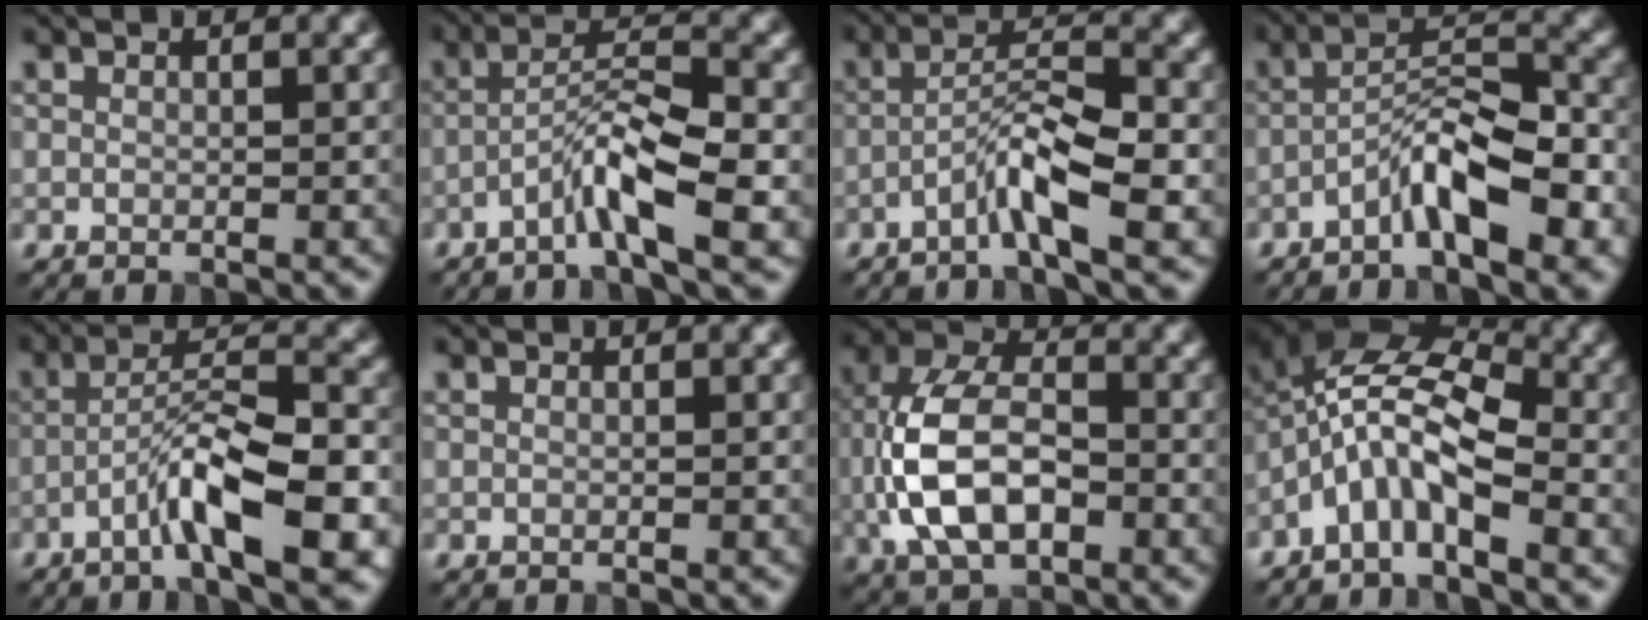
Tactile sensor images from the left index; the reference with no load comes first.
{"total": 5.5, "force": [-2.8, 0.8, 4.7], "torque": [-0.084, 0.016, -0.059]}
{"total": 4.9, "force": [-2.6, 0.7, 4.2], "torque": [-0.075, 0.018, -0.056]}
{"total": 6.3, "force": [-3.4, 1.7, 5.0], "torque": [-0.087, 0.017, -0.064]}
{"total": 7.4, "force": [-3.4, 1.4, 6.5], "torque": [-0.116, 0.019, -0.061]}
{"total": 0.0}
{"total": 9.2, "force": [-1.4, 5.4, 7.4], "torque": [-0.148, 0.014, -0.034]}
{"total": 6.2, "force": [-2.9, 2.5, 5.0], "torque": [-0.095, 0.015, -0.072]}